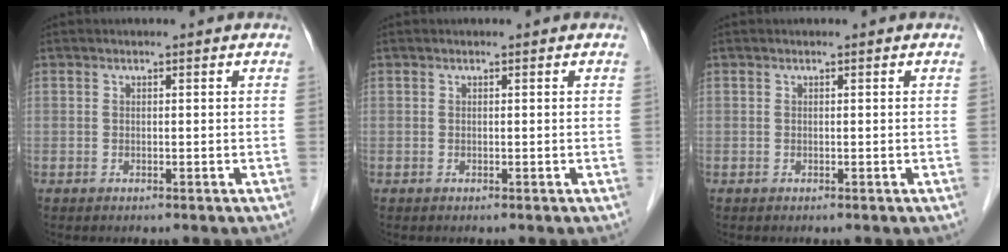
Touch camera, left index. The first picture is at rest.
{"total": 0.0}
{"total": 0.0}